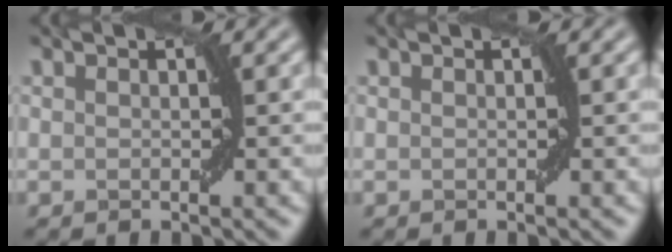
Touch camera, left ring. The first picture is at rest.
{"total": 0.0}